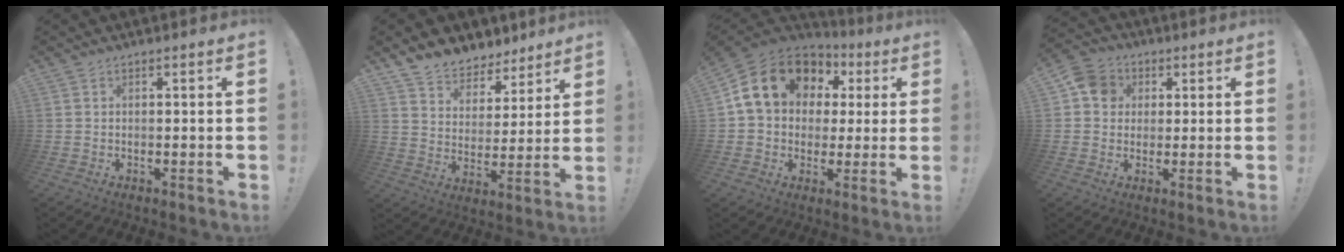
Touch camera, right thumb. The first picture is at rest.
{"total": 8.3, "force": [7.0, 4.4, 1.0], "torque": [-0.022, -0.063, 0.136]}
{"total": 17.7, "force": [6.5, 13.5, 9.5], "torque": [-0.153, -0.014, 0.135]}
{"total": 8.2, "force": [1.9, 7.3, 3.3], "torque": [-0.040, 0.003, 0.040]}